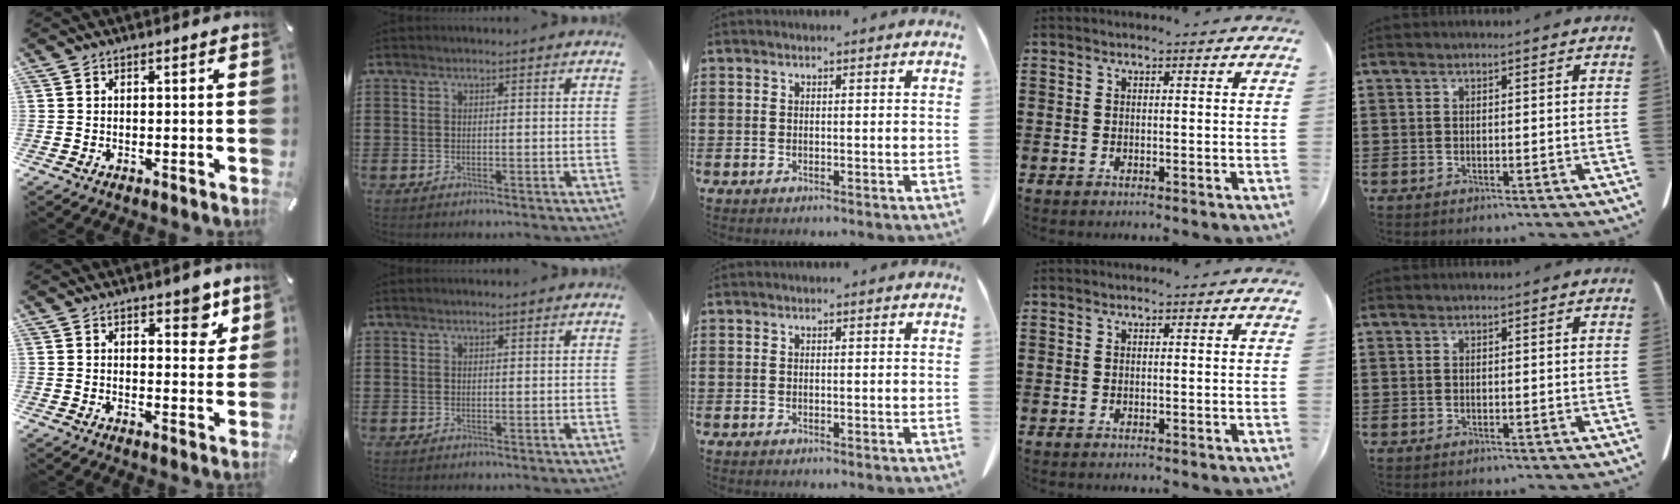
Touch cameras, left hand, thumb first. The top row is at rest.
{"thumb": {"total": 5.7, "force": [3.8, 3.1, 3.0], "torque": [-0.015, -0.024, 0.057]}, "index": {"total": 0.6, "force": [0.5, 0.1, 0.3], "torque": [-0.007, -0.001, 0.010]}}